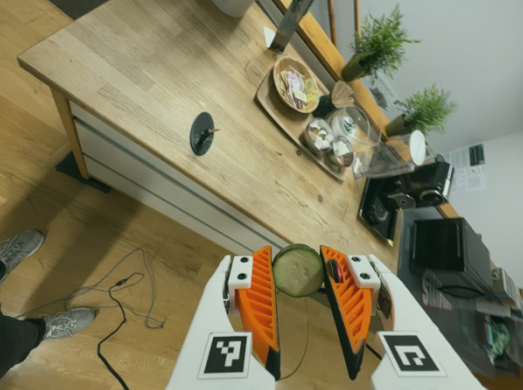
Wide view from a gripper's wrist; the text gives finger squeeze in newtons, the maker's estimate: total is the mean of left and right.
{"total": 8.2, "left": 8.9, "right": 7.6}